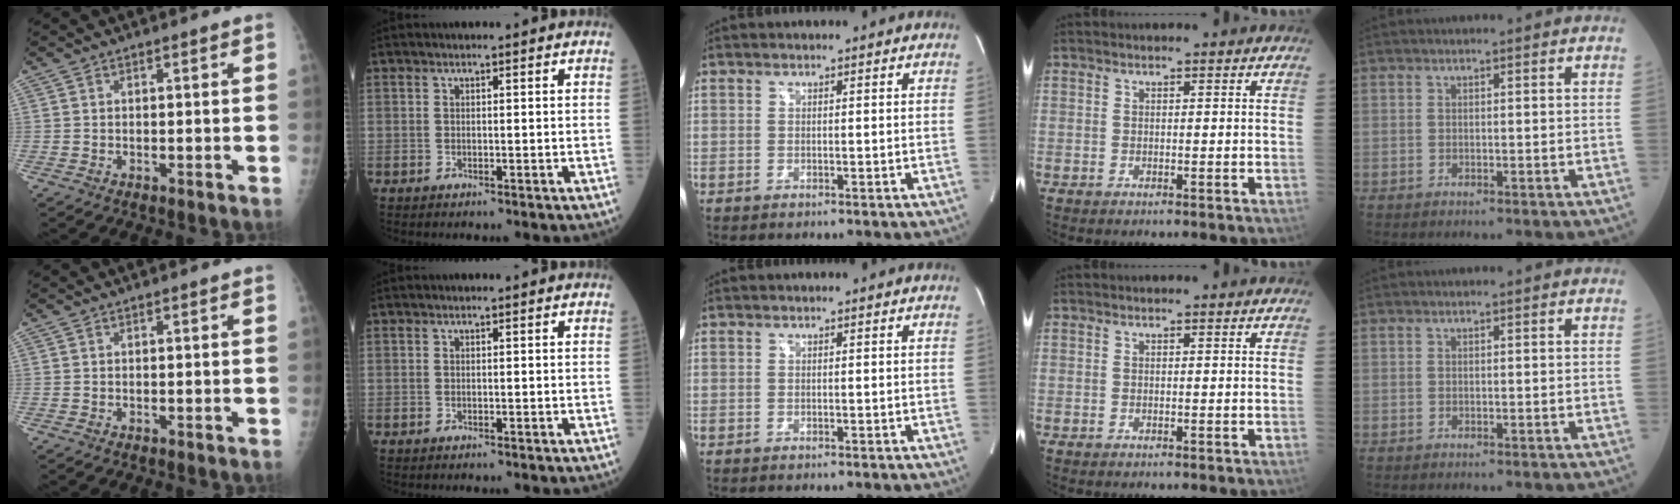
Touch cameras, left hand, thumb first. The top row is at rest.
{}